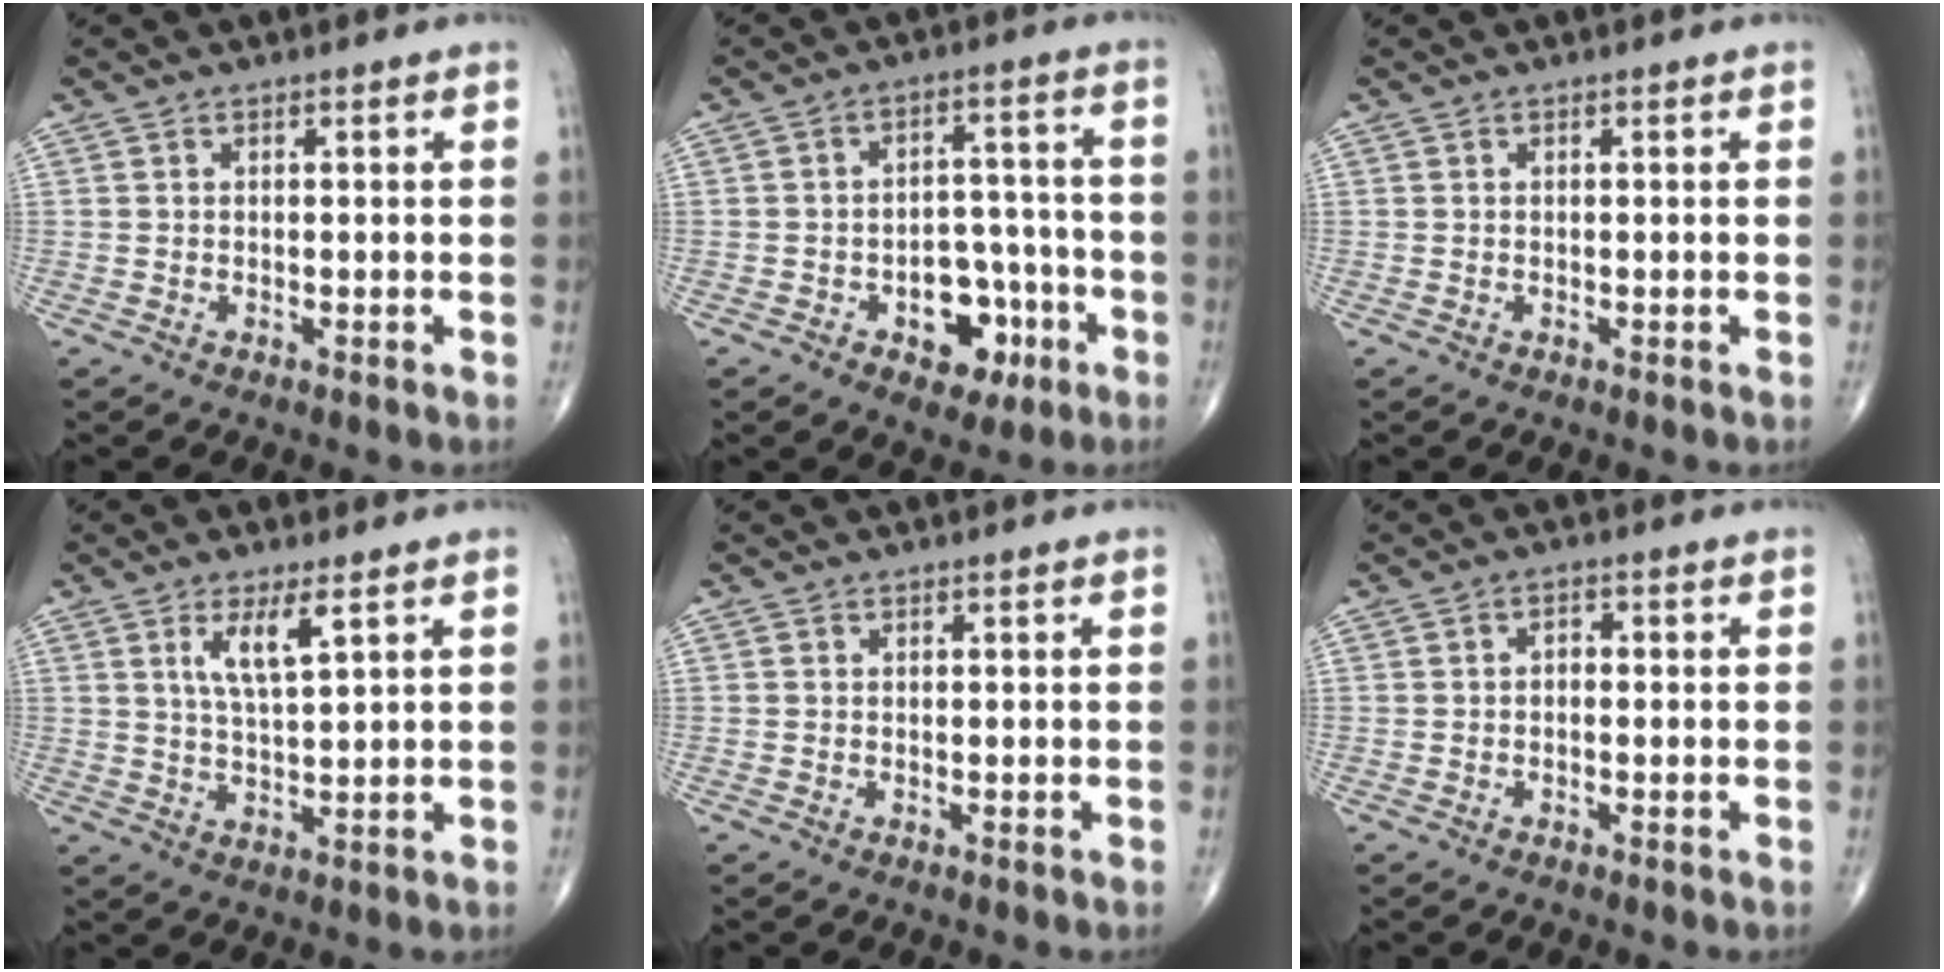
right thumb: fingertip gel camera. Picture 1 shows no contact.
{"total": 9.5, "force": [-4.1, 6.3, 5.9], "torque": [-0.040, 0.043, -0.055]}
{"total": 0.0}
{"total": 5.9, "force": [2.8, 1.3, 5.0], "torque": [-0.098, -0.019, 0.057]}
{"total": 0.0}
{"total": 1.5, "force": [-0.1, 1.0, 1.1], "torque": [-0.011, 0.008, -0.006]}